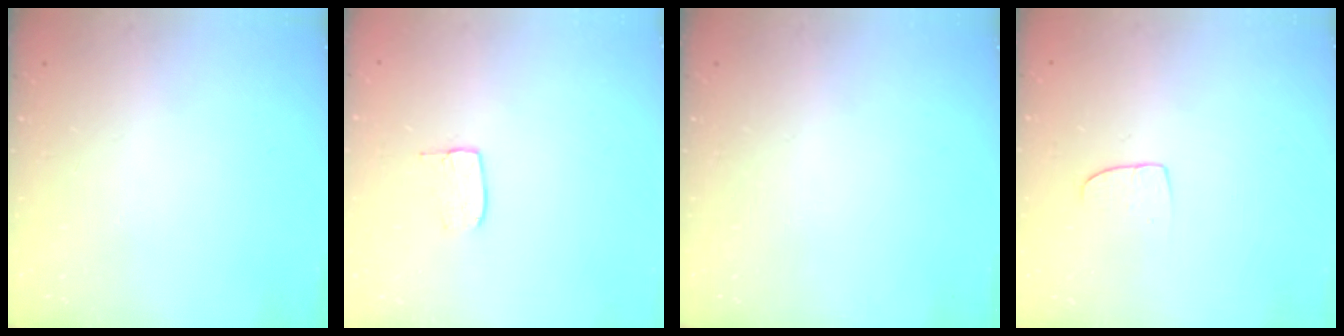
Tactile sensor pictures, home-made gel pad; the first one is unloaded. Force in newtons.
{"total": 5.5, "press": 5.5, "slide": 0.3}
{"total": 0.0}
{"total": 6.4, "press": 6.4, "slide": 0.5}